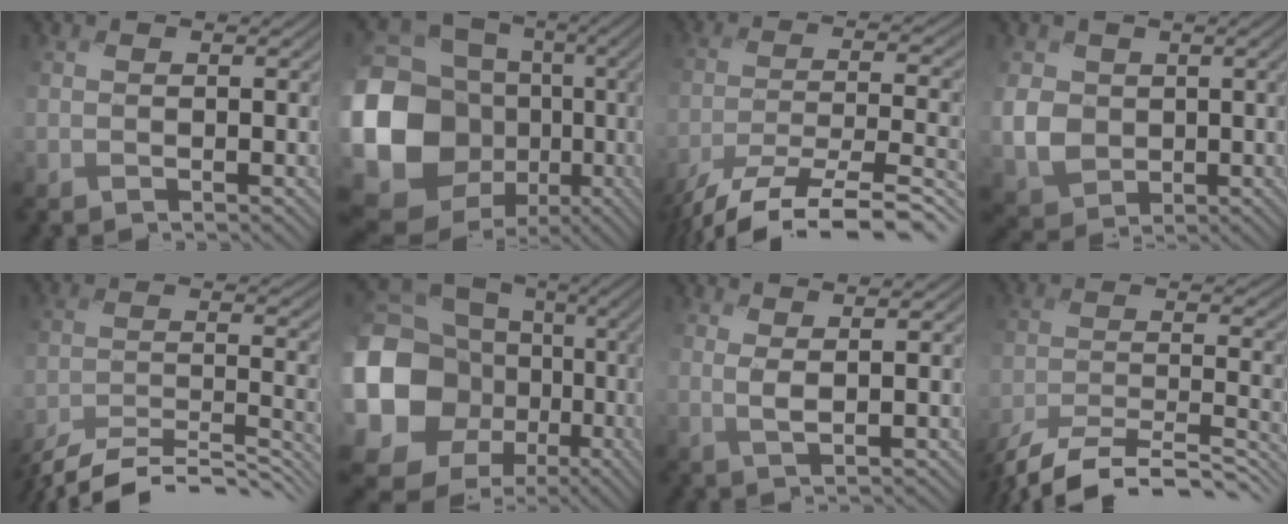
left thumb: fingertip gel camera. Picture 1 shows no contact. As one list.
[{"total": 20.0, "force": [-2.6, 17.1, 10.2], "torque": [-0.275, -0.042, -0.058]}, {"total": 15.5, "force": [-12.8, 3.0, 8.1], "torque": [-0.144, -0.022, -0.204]}, {"total": 5.4, "force": [0.4, 5.1, 1.9], "torque": [-0.084, -0.018, -0.002]}, {"total": 11.5, "force": [-10.7, 1.6, 4.0], "torque": [-0.076, 0.003, -0.174]}, {"total": 21.2, "force": [-1.4, 18.2, 10.7], "torque": [-0.271, -0.021, -0.041]}, {"total": 1.7, "force": [0.9, -0.2, 1.5], "torque": [-0.028, 0.003, 0.013]}, {"total": 13.0, "force": [-11.7, 2.4, 5.2], "torque": [-0.100, -0.008, -0.186]}]